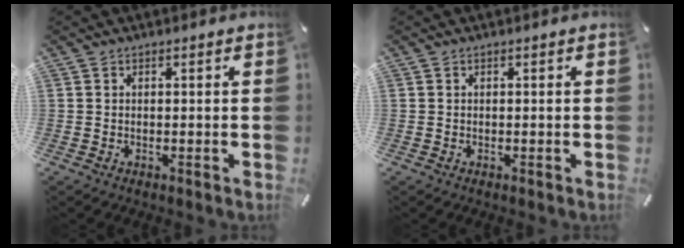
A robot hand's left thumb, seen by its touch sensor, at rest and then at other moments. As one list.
[{"total": 0.0}]